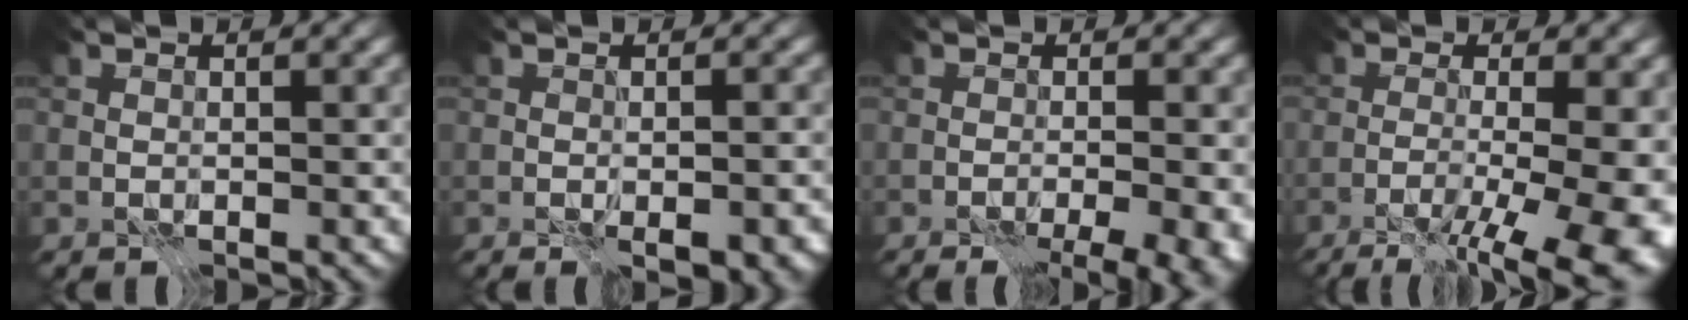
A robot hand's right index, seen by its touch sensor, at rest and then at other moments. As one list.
[{"total": 3.6, "force": [-1.8, 1.4, 2.7], "torque": [-0.042, -0.011, -0.022]}, {"total": 4.8, "force": [-2.3, 1.1, 4.0], "torque": [-0.046, -0.009, -0.027]}, {"total": 11.7, "force": [-4.1, 3.9, 10.2], "torque": [-0.104, -0.010, -0.057]}]